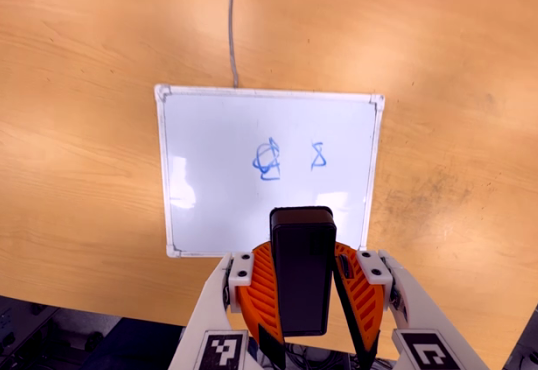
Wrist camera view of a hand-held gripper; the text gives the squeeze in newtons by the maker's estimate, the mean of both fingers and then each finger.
{"total": 7.8, "left": 8.0, "right": 7.6}